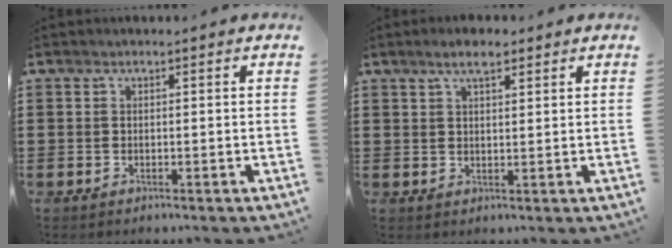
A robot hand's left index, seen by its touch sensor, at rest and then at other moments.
{"total": 3.8, "force": [2.7, 1.0, 2.5], "torque": [-0.053, 0.006, 0.048]}